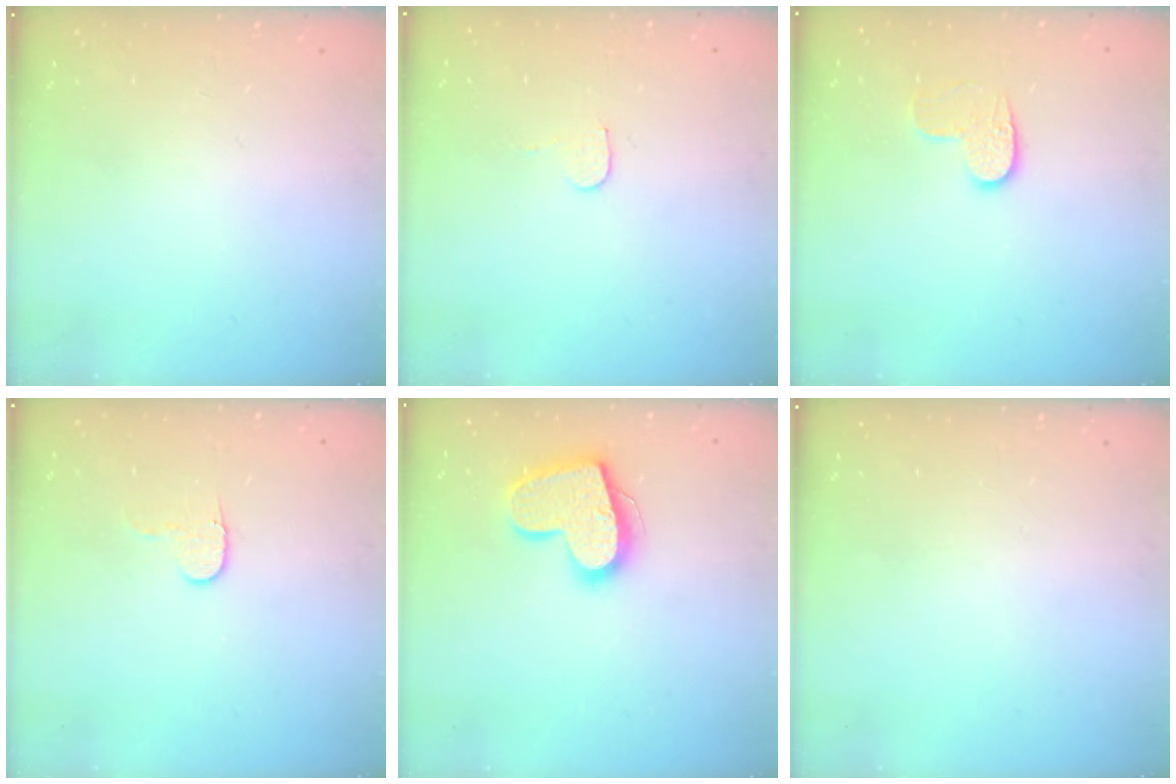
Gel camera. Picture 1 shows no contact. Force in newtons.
{"total": 4.5, "press": 4.5, "slide": 0.4}
{"total": 6.1, "press": 6.1, "slide": 0.5}
{"total": 5.5, "press": 5.4, "slide": 0.5}
{"total": 16.4, "press": 16.4, "slide": 1.2}
{"total": 0.0}